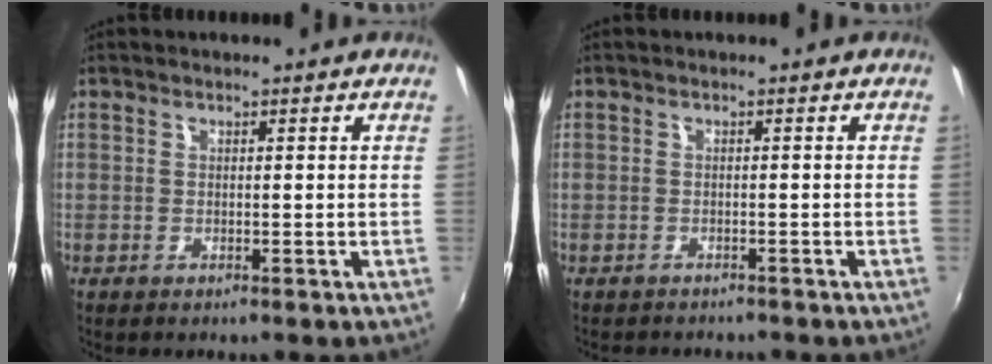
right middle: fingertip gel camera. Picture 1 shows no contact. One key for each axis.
{"total": 2.3, "fx": -2.2, "fy": 0.7, "fz": 0.4, "tx": -0.015, "ty": -0.010, "tz": -0.034}